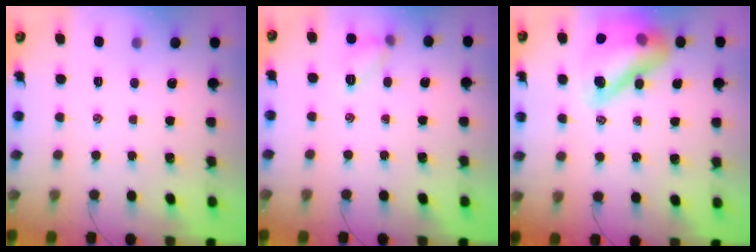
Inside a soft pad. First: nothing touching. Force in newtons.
{"total": 6.9, "press": 6.8, "slide": 0.8}
{"total": 18.0, "press": 17.4, "slide": 4.6}